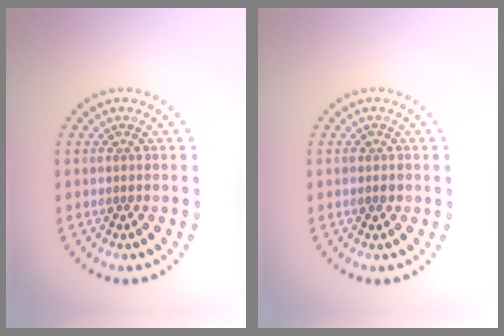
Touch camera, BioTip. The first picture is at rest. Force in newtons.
{"total": 0.7, "press": 0.7, "slide": 0.2}